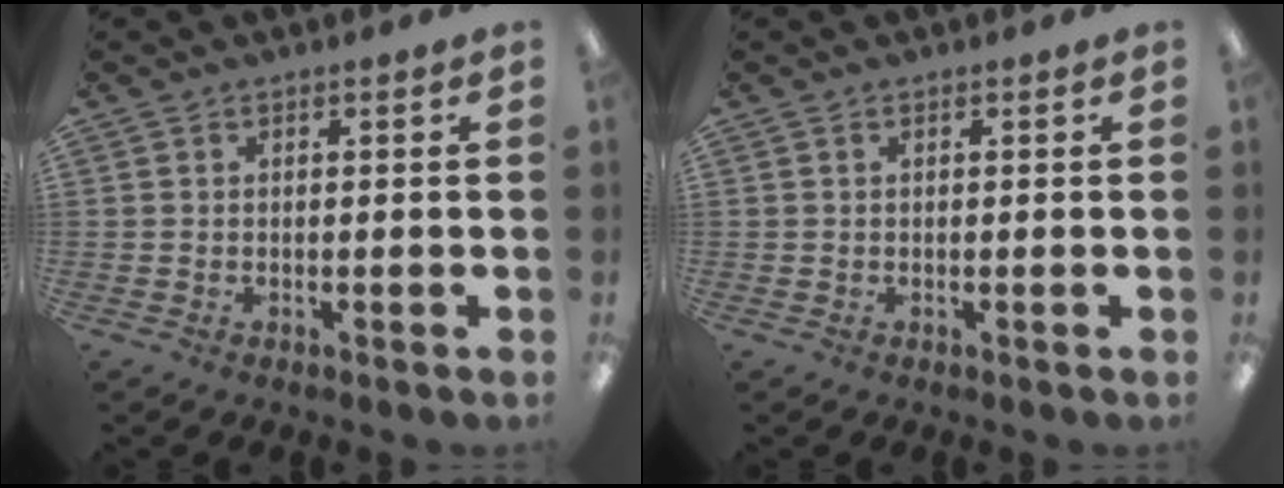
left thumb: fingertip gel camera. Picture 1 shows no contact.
{"total": 0.0}